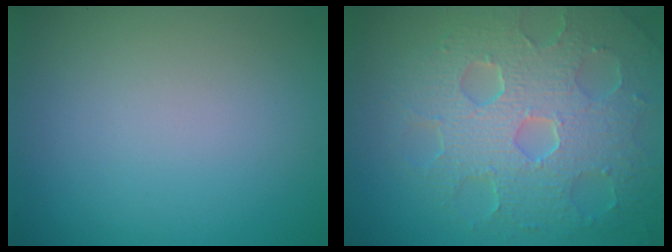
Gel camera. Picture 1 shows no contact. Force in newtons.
{"total": 8.6, "press": 6.0, "slide": 6.1}